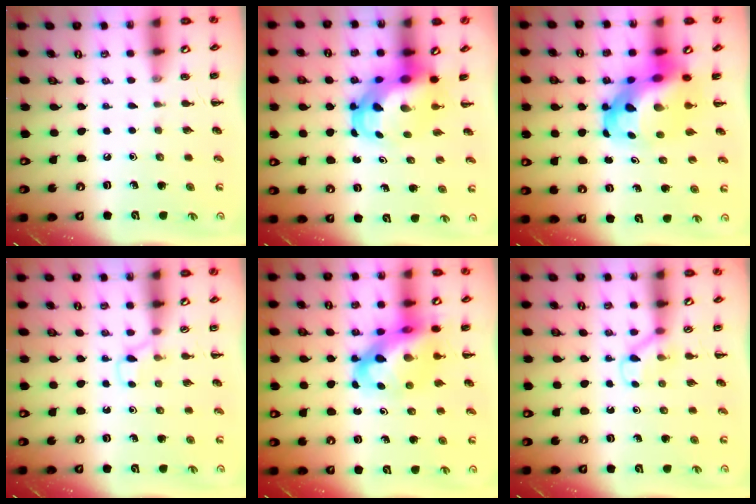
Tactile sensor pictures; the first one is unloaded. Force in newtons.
{"total": 7.2, "press": 7.1, "slide": 1.0}
{"total": 11.8, "press": 11.3, "slide": 3.1}
{"total": 2.8, "press": 2.5, "slide": 1.1}
{"total": 12.8, "press": 12.3, "slide": 3.4}
{"total": 3.9, "press": 3.7, "slide": 1.4}